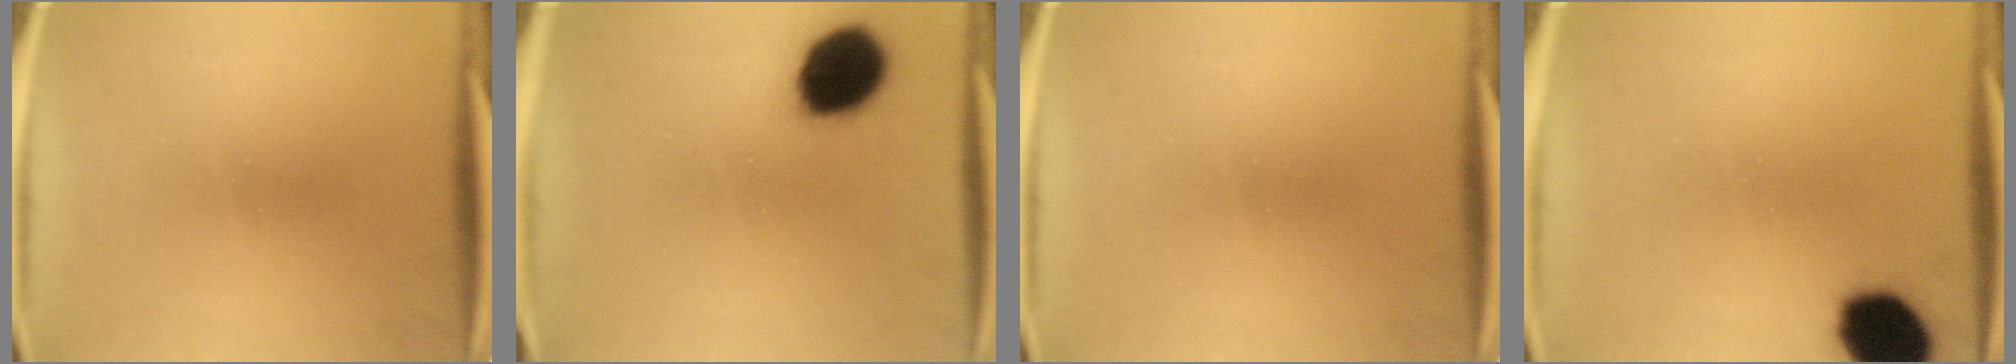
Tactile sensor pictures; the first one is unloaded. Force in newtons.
{"total": 14.3}
{"total": 0.0}
{"total": 13.2}